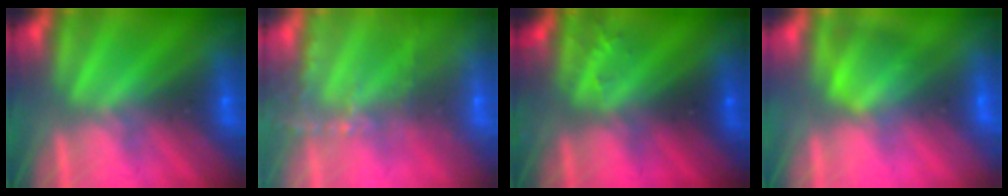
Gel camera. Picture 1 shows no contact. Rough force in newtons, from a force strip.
{"total": 8.2}
{"total": 2.9}
{"total": 2.6}